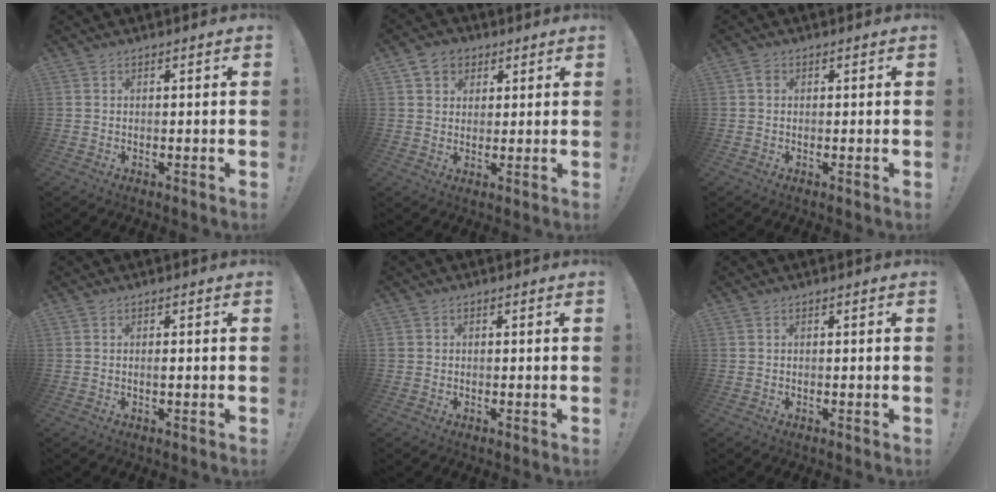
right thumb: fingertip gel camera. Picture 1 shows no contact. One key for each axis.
{"total": 6.2, "fx": 3.0, "fy": 5.0, "fz": 1.9, "tx": -0.028, "ty": -0.007, "tz": 0.059}
{"total": 1.5, "fx": 0.2, "fy": 1.2, "fz": 0.8, "tx": -0.007, "ty": 0.000, "tz": 0.003}
{"total": 0.7, "fx": -0.3, "fy": 0.1, "fz": 0.6, "tx": -0.005, "ty": -0.003, "tz": -0.007}
{"total": 1.1, "fx": 0.0, "fy": 1.1, "fz": 0.3, "tx": -0.005, "ty": 0.004, "tz": -0.001}
{"total": 0.0}